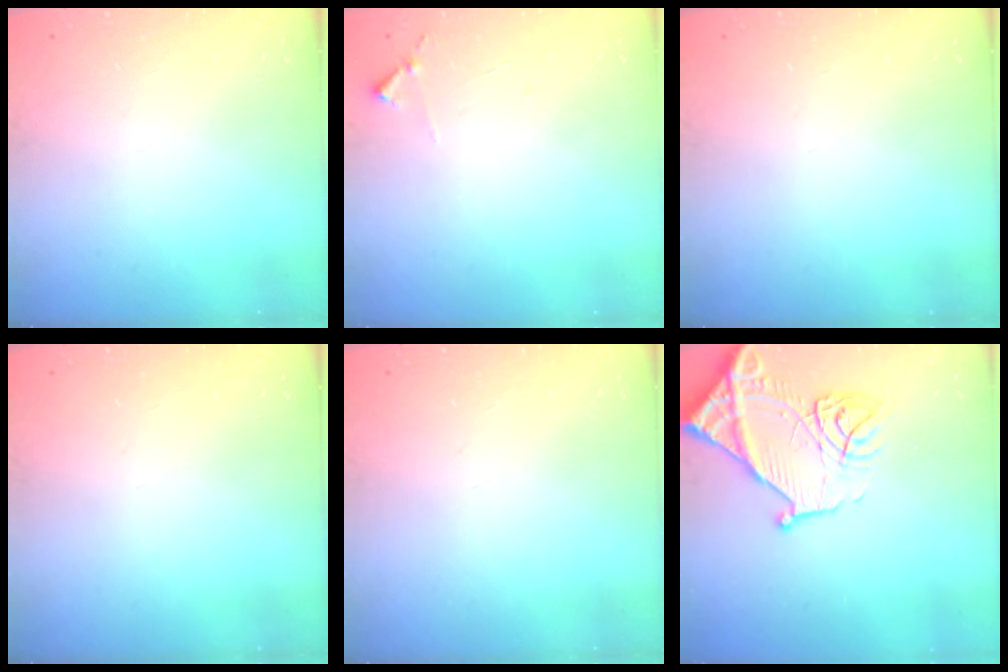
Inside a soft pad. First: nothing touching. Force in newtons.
{"total": 6.8, "press": 6.8, "slide": 0.6}
{"total": 0.0}
{"total": 0.0}
{"total": 0.0}
{"total": 17.7, "press": 17.6, "slide": 1.7}